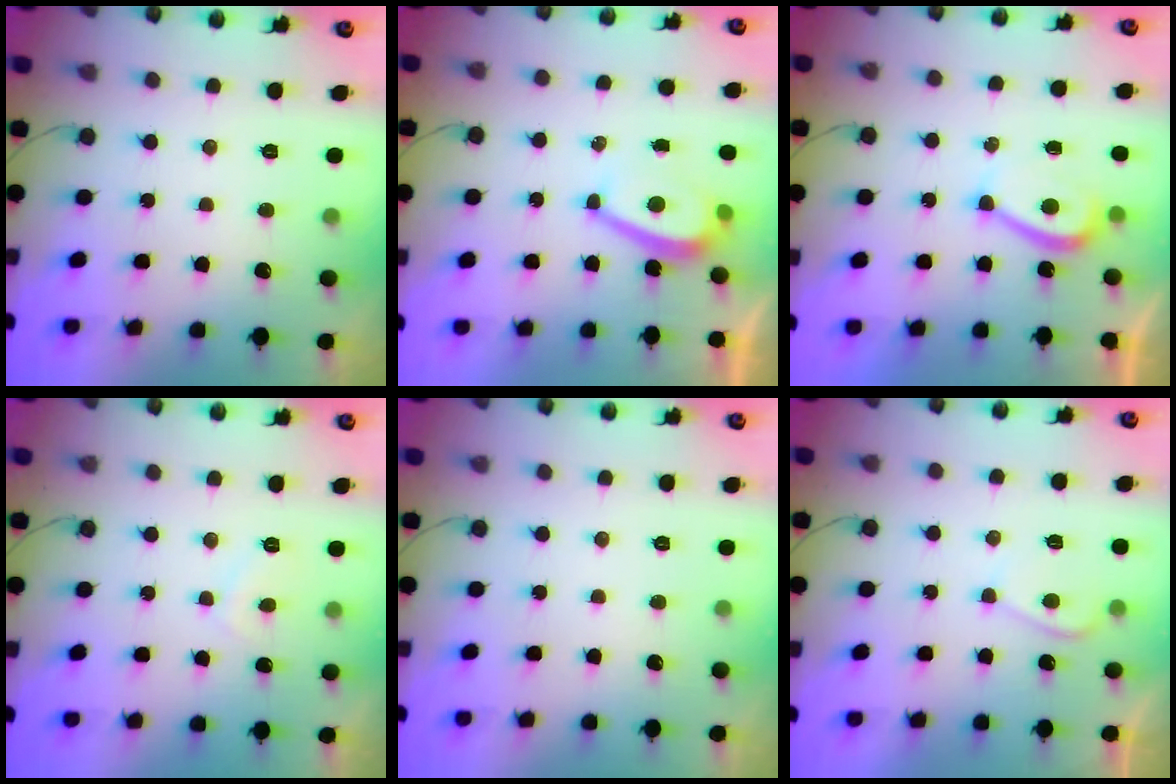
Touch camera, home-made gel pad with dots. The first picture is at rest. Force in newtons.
{"total": 4.7, "press": 4.6, "slide": 0.6}
{"total": 4.7, "press": 4.6, "slide": 0.7}
{"total": 1.7, "press": 1.6, "slide": 0.6}
{"total": 0.0}
{"total": 3.9, "press": 3.8, "slide": 0.5}